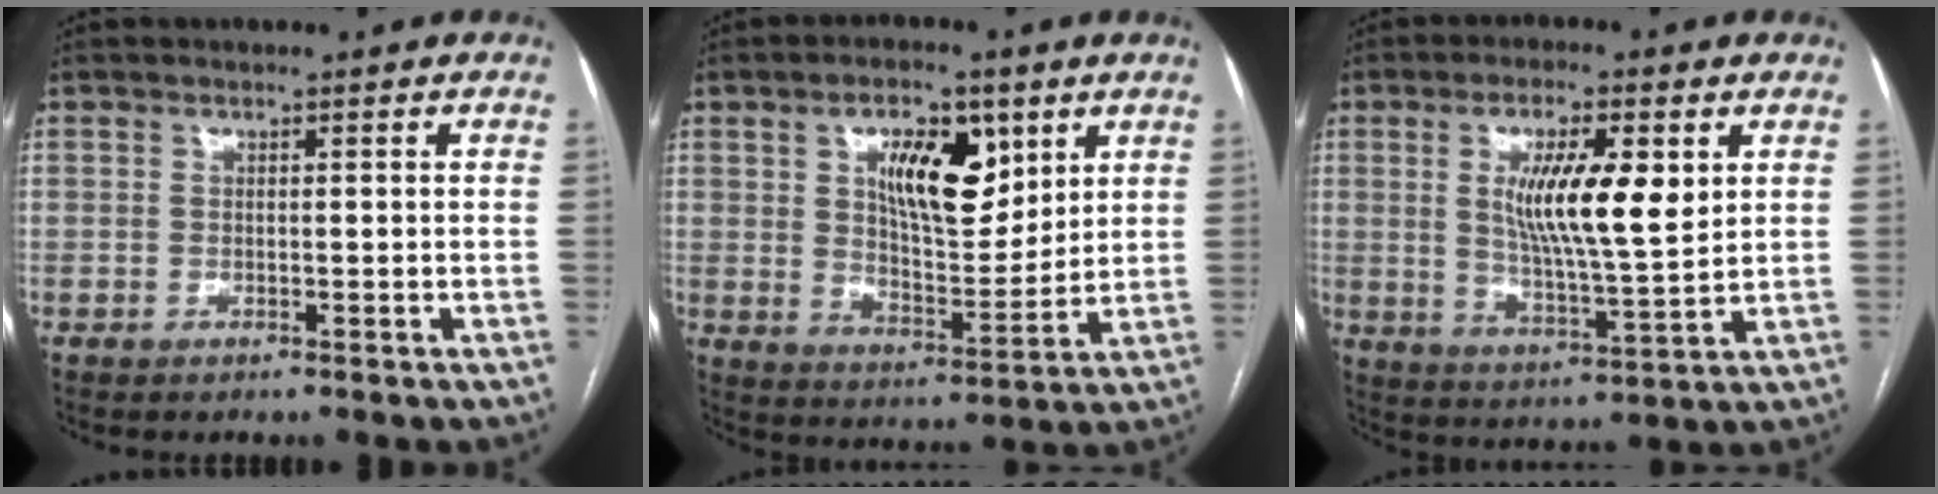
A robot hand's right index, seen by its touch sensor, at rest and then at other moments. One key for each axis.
{"total": 11.4, "fx": 4.8, "fy": 4.9, "fz": 9.1, "tx": -0.148, "ty": 0.006, "tz": 0.088}
{"total": 11.4, "fx": 3.1, "fy": 1.9, "fz": 10.8, "tx": -0.193, "ty": -0.004, "tz": 0.055}